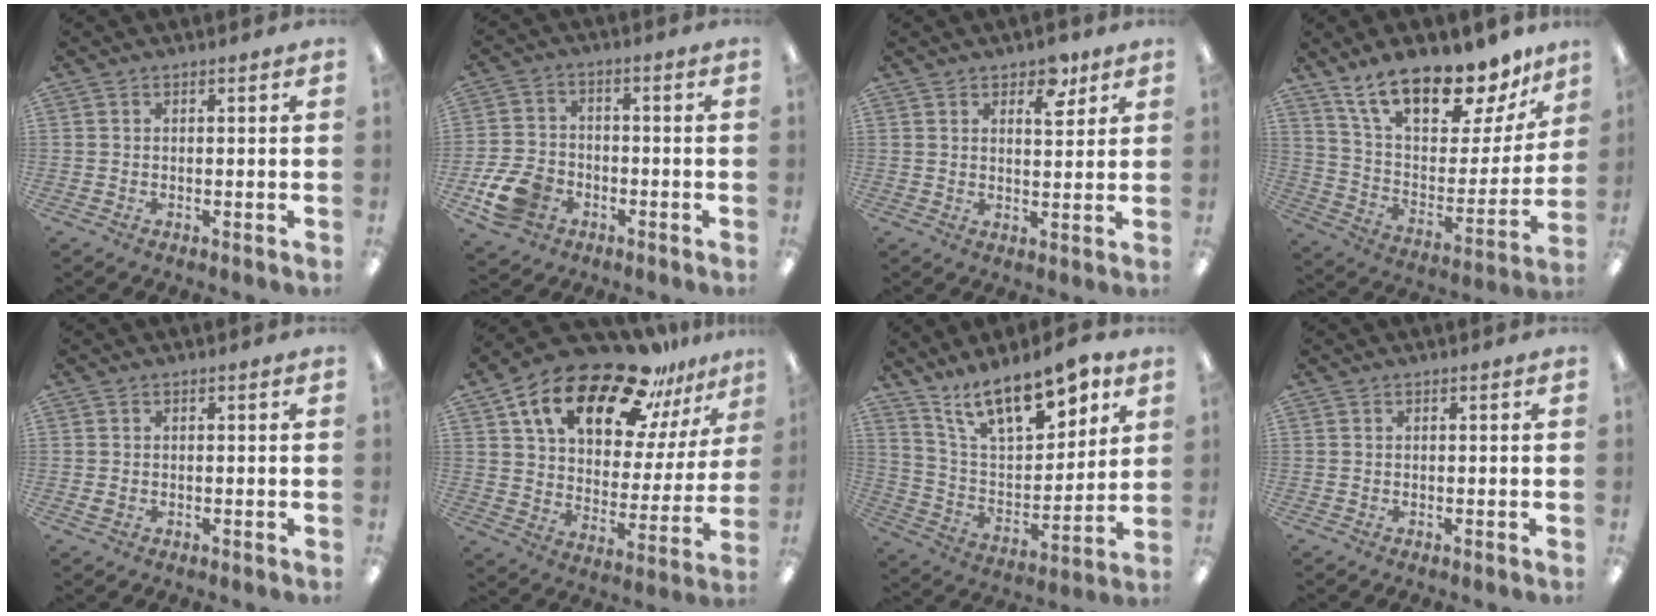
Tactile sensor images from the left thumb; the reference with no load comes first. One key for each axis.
{"total": 10.1, "fx": -4.5, "fy": 7.3, "fz": 5.3, "tx": -0.121, "ty": 0.027, "tz": -0.080}
{"total": 6.7, "fx": 4.4, "fy": 3.4, "fz": 3.7, "tx": -0.028, "ty": -0.021, "tz": 0.071}
{"total": 21.7, "fx": 16.7, "fy": 7.7, "fz": 11.4, "tx": -0.192, "ty": -0.110, "tz": 0.292}
{"total": 1.1, "fx": -0.2, "fy": 0.9, "fz": 0.6, "tx": -0.010, "ty": 0.003, "tz": -0.005}
{"total": 22.9, "fx": 15.9, "fy": 9.7, "fz": 13.3, "tx": -0.231, "ty": -0.096, "tz": 0.275}
{"total": 17.1, "fx": 12.6, "fy": 6.8, "fz": 9.4, "tx": -0.158, "ty": -0.075, "tz": 0.219}
{"total": 0.0}